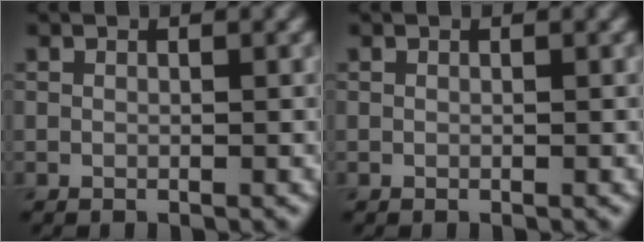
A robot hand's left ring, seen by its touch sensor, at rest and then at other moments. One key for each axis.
{"total": 0.0}